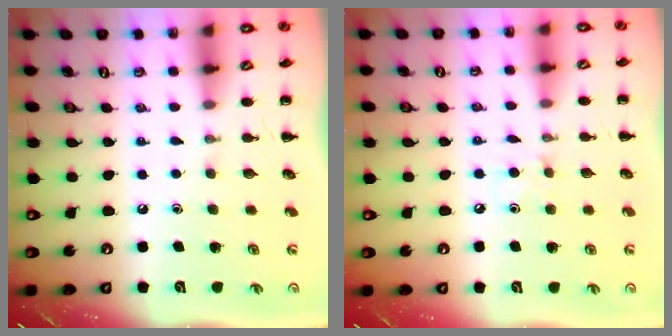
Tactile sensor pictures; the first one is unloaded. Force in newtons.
{"total": 4.5, "press": 4.3, "slide": 1.4}